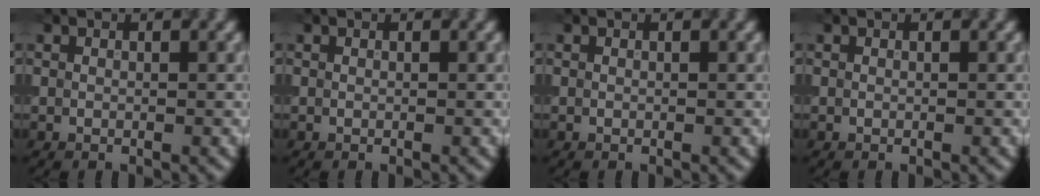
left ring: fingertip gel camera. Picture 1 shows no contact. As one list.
[{"total": 0.0}, {"total": 0.0}, {"total": 0.0}]